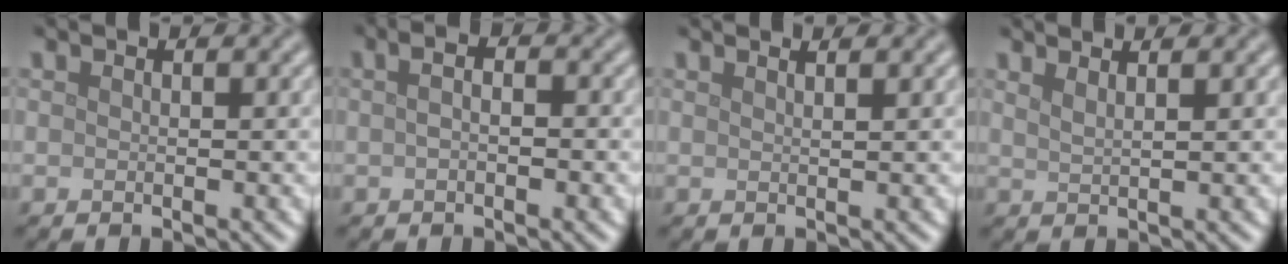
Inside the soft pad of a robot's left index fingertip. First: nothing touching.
{"total": 3.0, "force": [0.6, 1.6, 2.5], "torque": [-0.029, 0.012, -0.010]}
{"total": 1.7, "force": [1.2, 0.6, 1.0], "torque": [0.001, 0.003, -0.001]}
{"total": 2.1, "force": [1.5, 0.8, 1.3], "torque": [-0.005, 0.005, 0.008]}